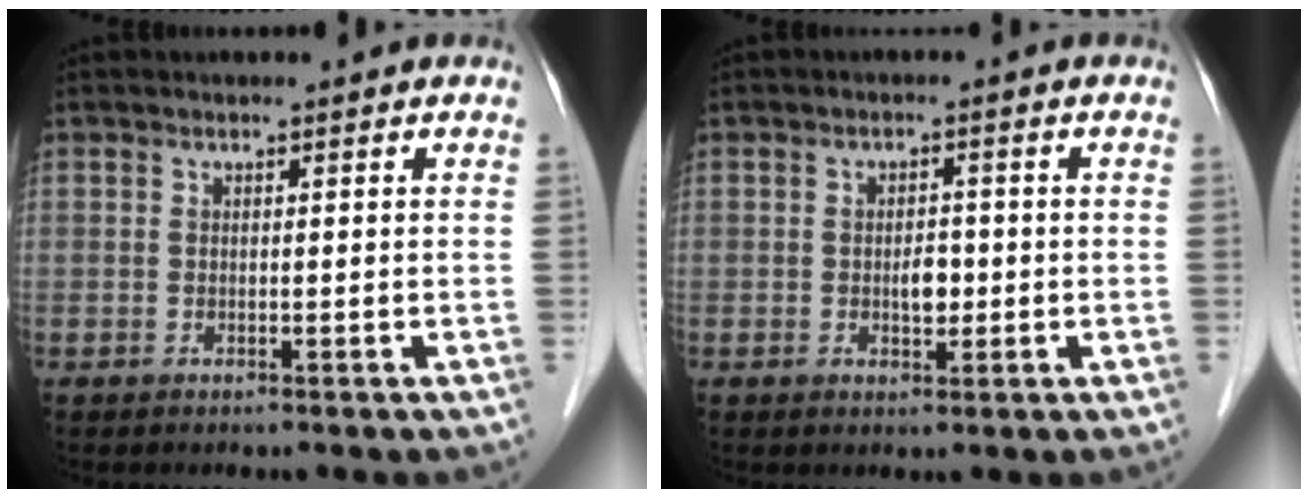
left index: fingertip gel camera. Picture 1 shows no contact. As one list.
[{"total": 2.8, "force": [-0.5, 1.5, 2.2], "torque": [-0.034, 0.003, -0.004]}]